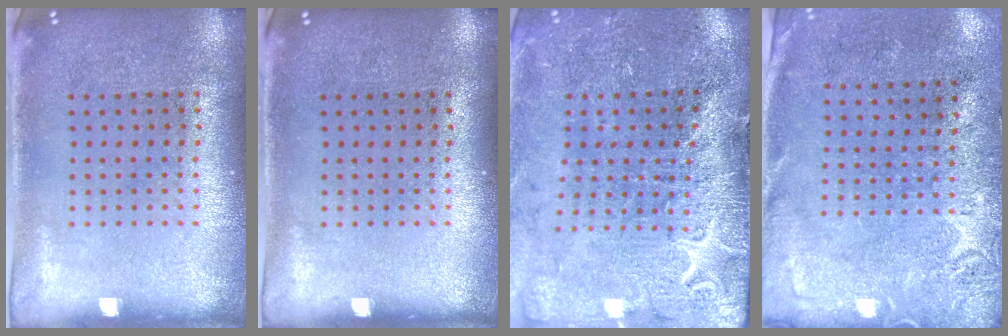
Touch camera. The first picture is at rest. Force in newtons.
{"total": 0.0}
{"total": 3.2, "press": 3.2, "slide": 0.4}
{"total": 2.7, "press": 2.3, "slide": 1.5}